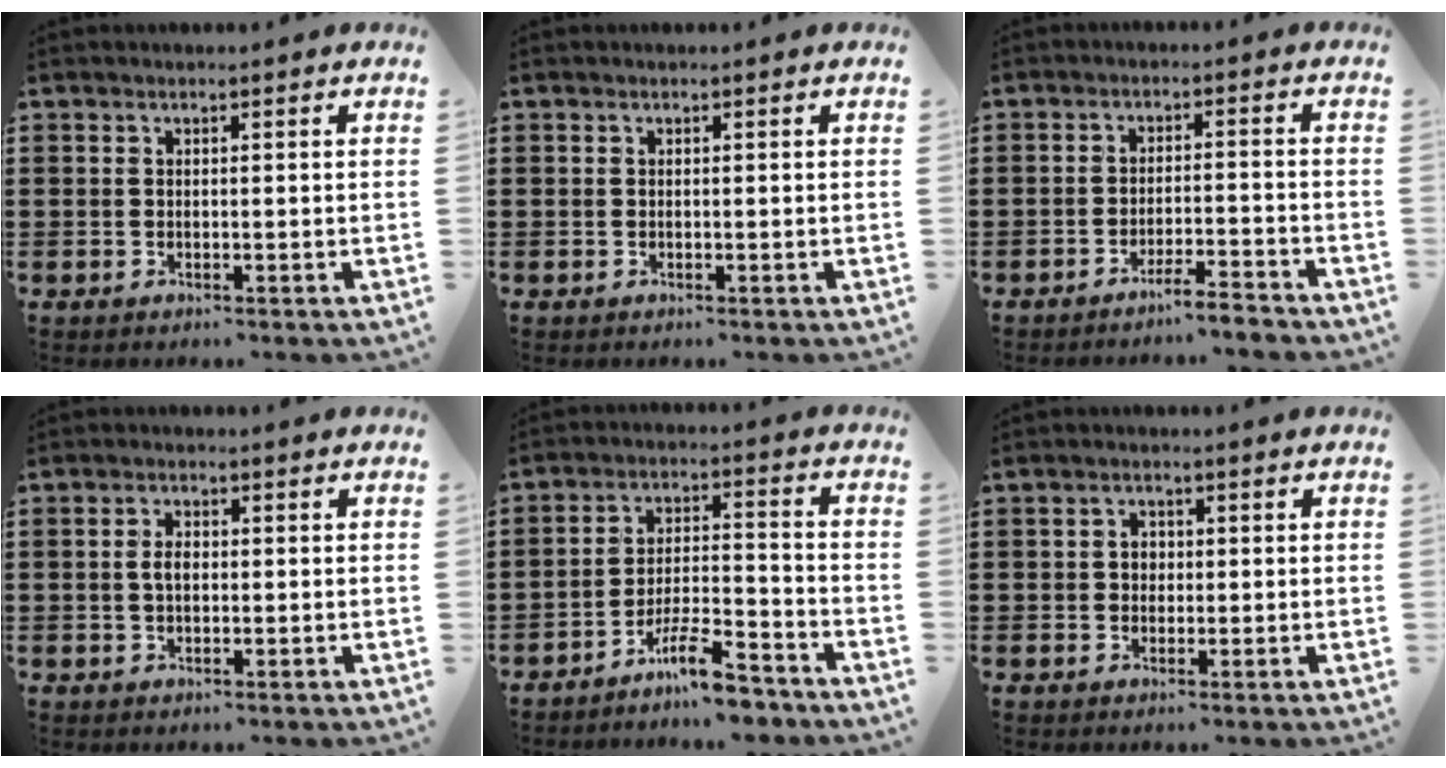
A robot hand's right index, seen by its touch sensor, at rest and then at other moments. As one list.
[{"total": 0.0}, {"total": 3.8, "force": [-3.5, -0.4, 1.2], "torque": [-0.020, -0.003, -0.069]}, {"total": 2.3, "force": [0.0, 1.2, 1.9], "torque": [-0.039, 0.005, -0.001]}, {"total": 8.5, "force": [-6.9, 1.5, 4.7], "torque": [-0.076, 0.018, -0.127]}, {"total": 1.5, "force": [-0.1, 1.4, 0.7], "torque": [-0.017, 0.006, -0.003]}]